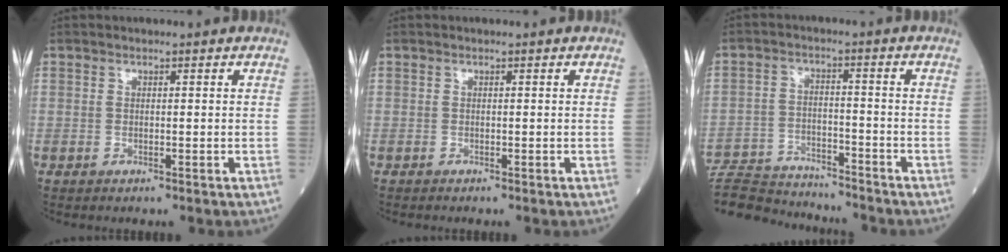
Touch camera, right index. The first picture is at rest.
{"total": 0.0}
{"total": 12.5, "force": [-12.1, 1.8, 2.5], "torque": [-0.043, 0.011, -0.200]}